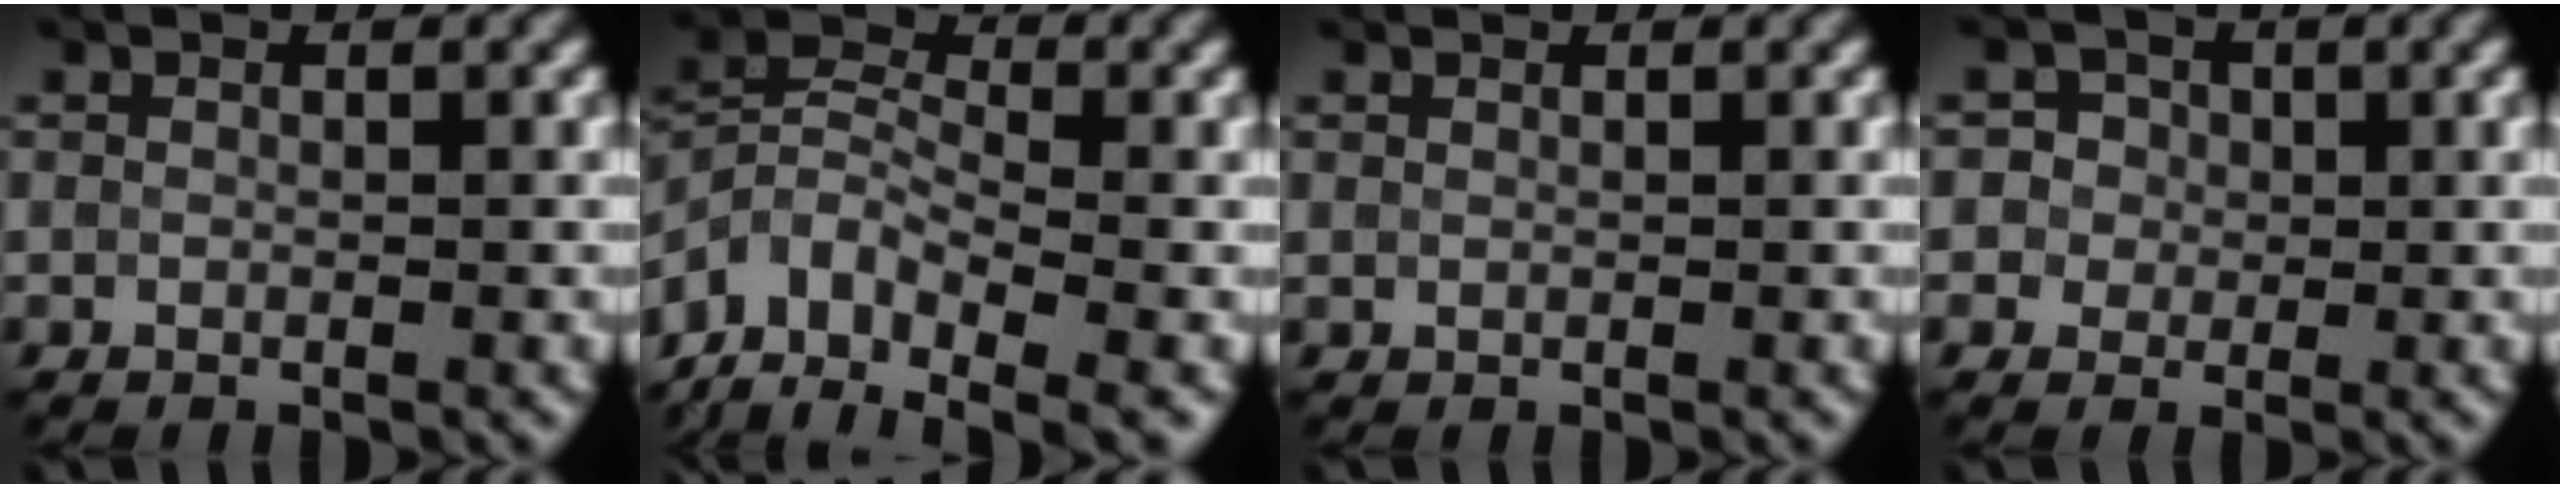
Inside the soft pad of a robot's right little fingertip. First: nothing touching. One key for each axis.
{"total": 7.3, "fx": -4.9, "fy": 3.7, "fz": 3.9, "tx": -0.069, "ty": 0.004, "tz": -0.110}
{"total": 0.8, "fx": 0.7, "fy": 0.2, "fz": 0.1, "tx": -0.003, "ty": -0.002, "tz": 0.013}
{"total": 3.7, "fx": 1.0, "fy": 3.3, "fz": 1.2, "tx": -0.002, "ty": 0.015, "tz": 0.003}